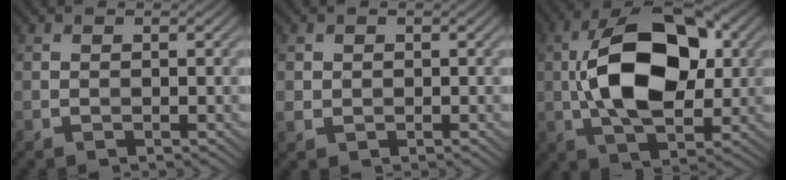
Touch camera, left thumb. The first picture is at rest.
{"total": 1.3, "force": [0.3, 1.2, 0.5], "torque": [-0.015, -0.003, 0.007]}
{"total": 14.4, "force": [0.4, 8.0, 11.9], "torque": [-0.216, 0.027, -0.003]}